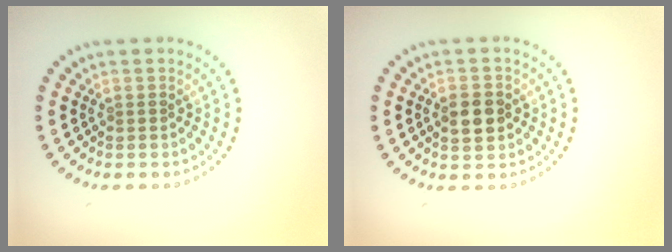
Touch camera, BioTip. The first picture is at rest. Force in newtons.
{"total": 3.1, "press": 3.1, "slide": 0.1}